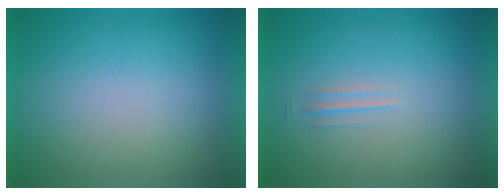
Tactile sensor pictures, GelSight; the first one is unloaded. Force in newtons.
{"total": 1.2}